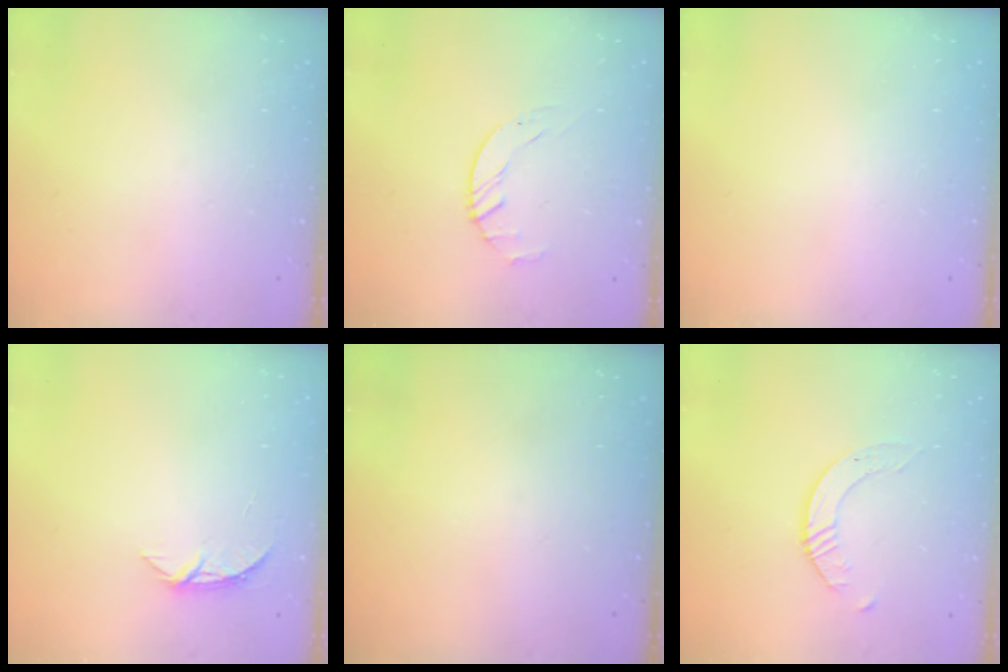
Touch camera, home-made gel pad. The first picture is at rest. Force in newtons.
{"total": 1.6, "press": 1.6, "slide": 0.3}
{"total": 0.0}
{"total": 5.7, "press": 5.6, "slide": 0.4}
{"total": 0.0}
{"total": 2.6, "press": 2.6, "slide": 0.3}